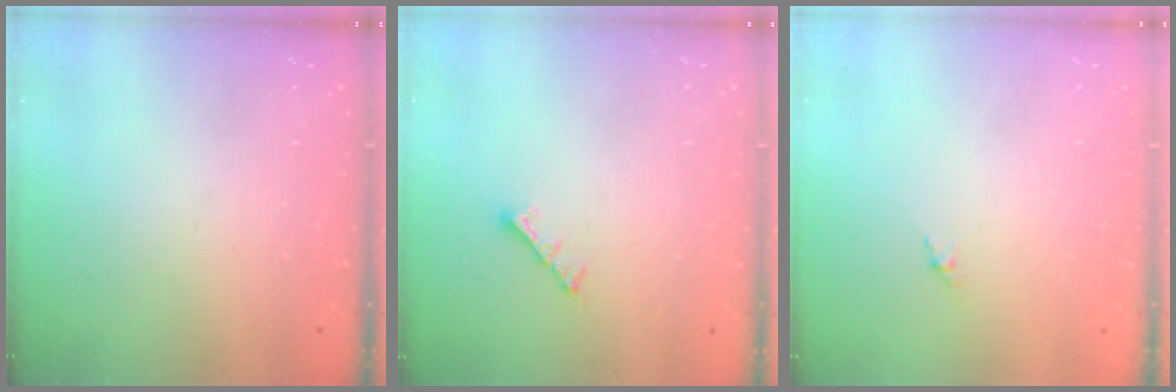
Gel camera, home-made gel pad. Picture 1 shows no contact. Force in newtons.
{"total": 2.8, "press": 2.7, "slide": 0.6}
{"total": 1.5, "press": 1.4, "slide": 0.6}